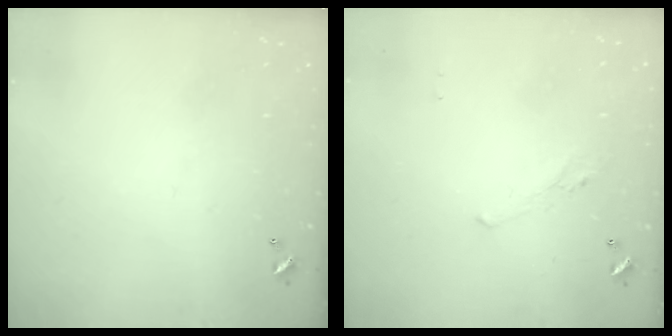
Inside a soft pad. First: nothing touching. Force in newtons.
{"total": 0.8, "press": 0.4, "slide": 0.7}